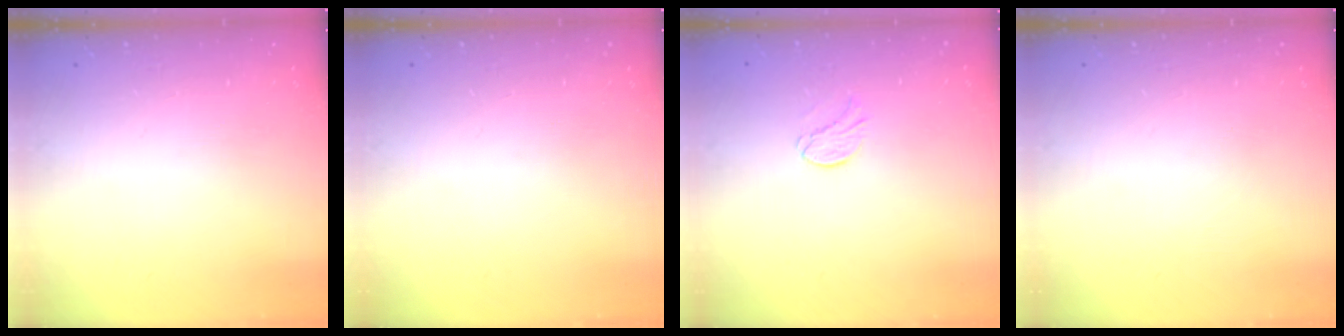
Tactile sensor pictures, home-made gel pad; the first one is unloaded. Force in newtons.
{"total": 0.0}
{"total": 6.6, "press": 6.6, "slide": 0.5}
{"total": 0.0}